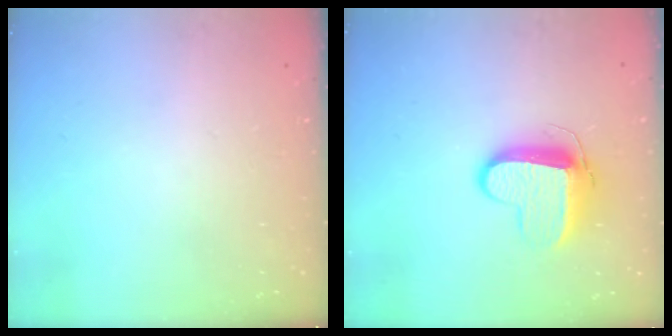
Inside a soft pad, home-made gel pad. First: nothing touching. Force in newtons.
{"total": 10.7, "press": 10.6, "slide": 1.1}